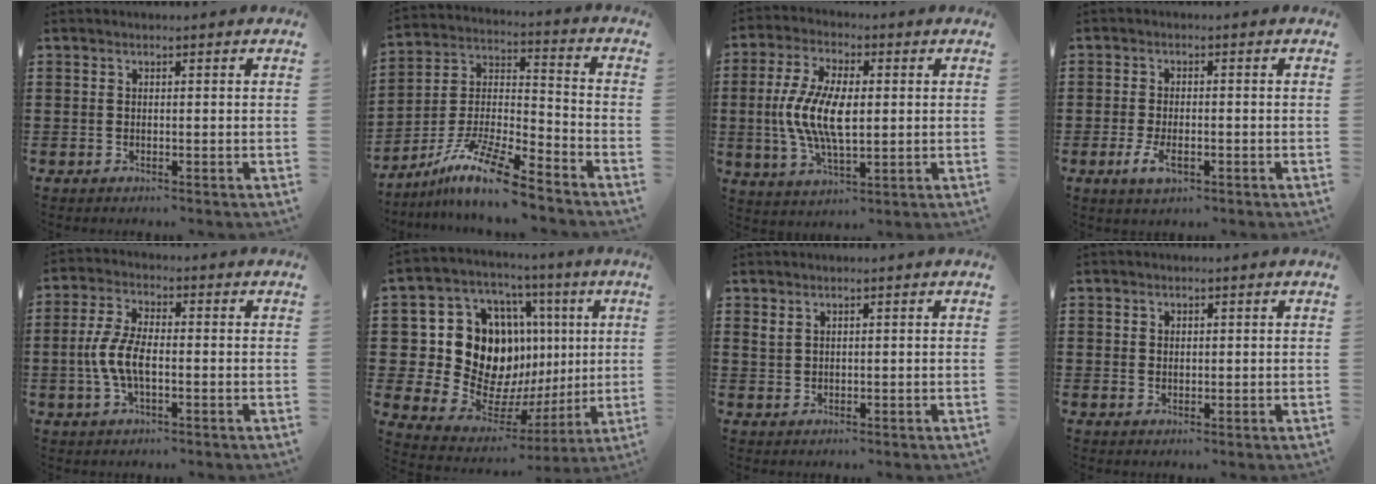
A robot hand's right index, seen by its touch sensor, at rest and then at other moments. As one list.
[{"total": 10.7, "force": [-8.7, 1.3, 6.1], "torque": [-0.126, 0.009, -0.172]}, {"total": 10.2, "force": [0.3, 5.7, 8.5], "torque": [-0.185, 0.011, 0.003]}, {"total": 3.3, "force": [-1.2, 1.6, 2.7], "torque": [-0.061, -0.004, -0.025]}, {"total": 6.0, "force": [-1.2, 2.6, 5.3], "torque": [-0.129, -0.004, -0.031]}, {"total": 15.3, "force": [2.8, 12.6, 8.1], "torque": [-0.164, -0.039, 0.064]}, {"total": 1.4, "force": [1.2, 0.6, 0.6], "torque": [-0.015, -0.001, 0.023]}, {"total": 1.1, "force": [0.7, 0.8, 0.3], "torque": [-0.006, 0.003, 0.014]}]